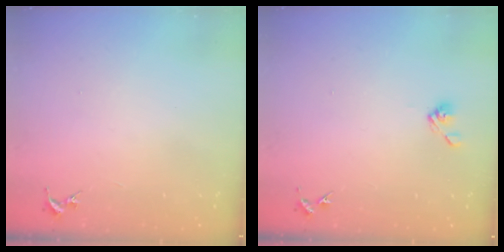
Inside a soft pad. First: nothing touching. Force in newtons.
{"total": 5.2, "press": 4.8, "slide": 2.1}